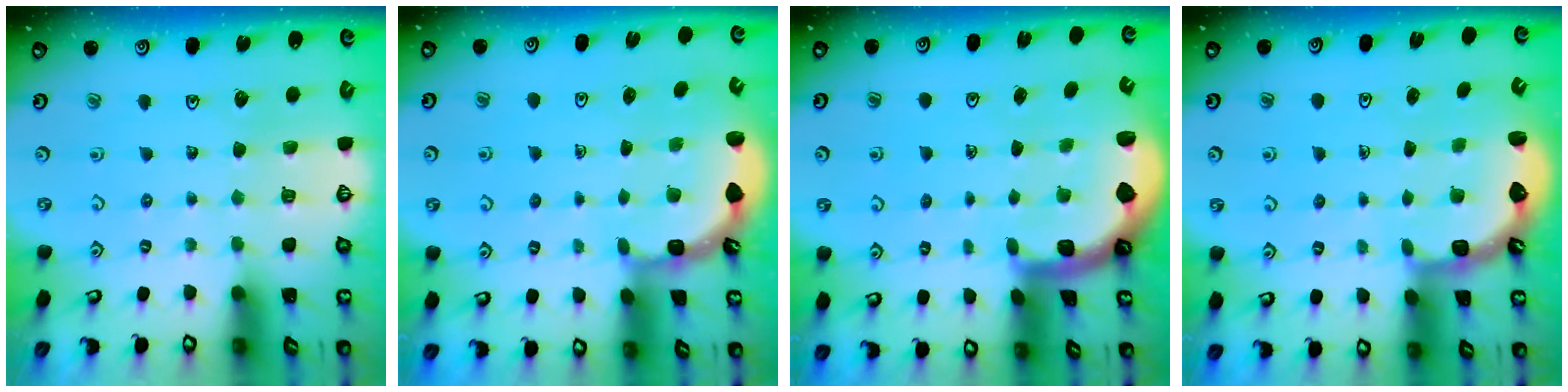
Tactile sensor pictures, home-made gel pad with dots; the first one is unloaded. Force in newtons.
{"total": 2.1, "press": 1.9, "slide": 0.9}
{"total": 1.7, "press": 1.6, "slide": 0.3}
{"total": 2.5, "press": 2.1, "slide": 1.3}